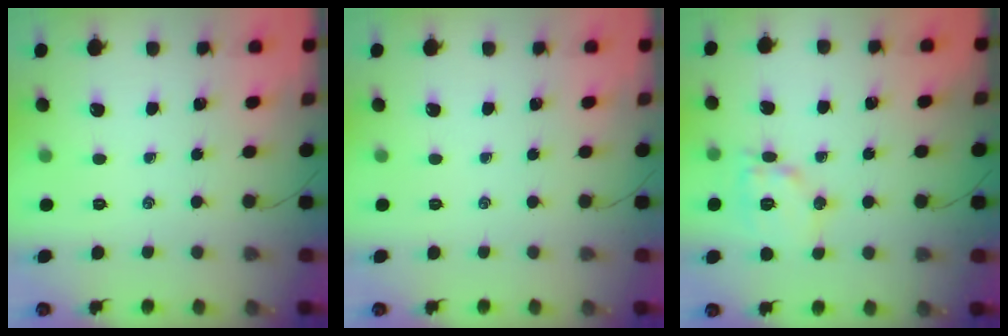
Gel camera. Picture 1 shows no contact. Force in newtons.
{"total": 0.0}
{"total": 10.8, "press": 10.7, "slide": 0.5}